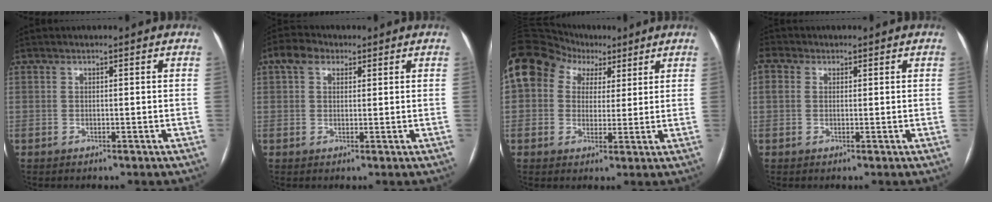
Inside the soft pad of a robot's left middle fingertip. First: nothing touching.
{"total": 3.8, "force": [1.9, 2.6, 2.0], "torque": [-0.043, 0.024, 0.036]}
{"total": 17.2, "force": [7.8, 13.3, 7.7], "torque": [-0.197, 0.088, 0.142]}
{"total": 2.6, "force": [0.9, 2.1, 1.3], "torque": [-0.038, 0.018, 0.017]}